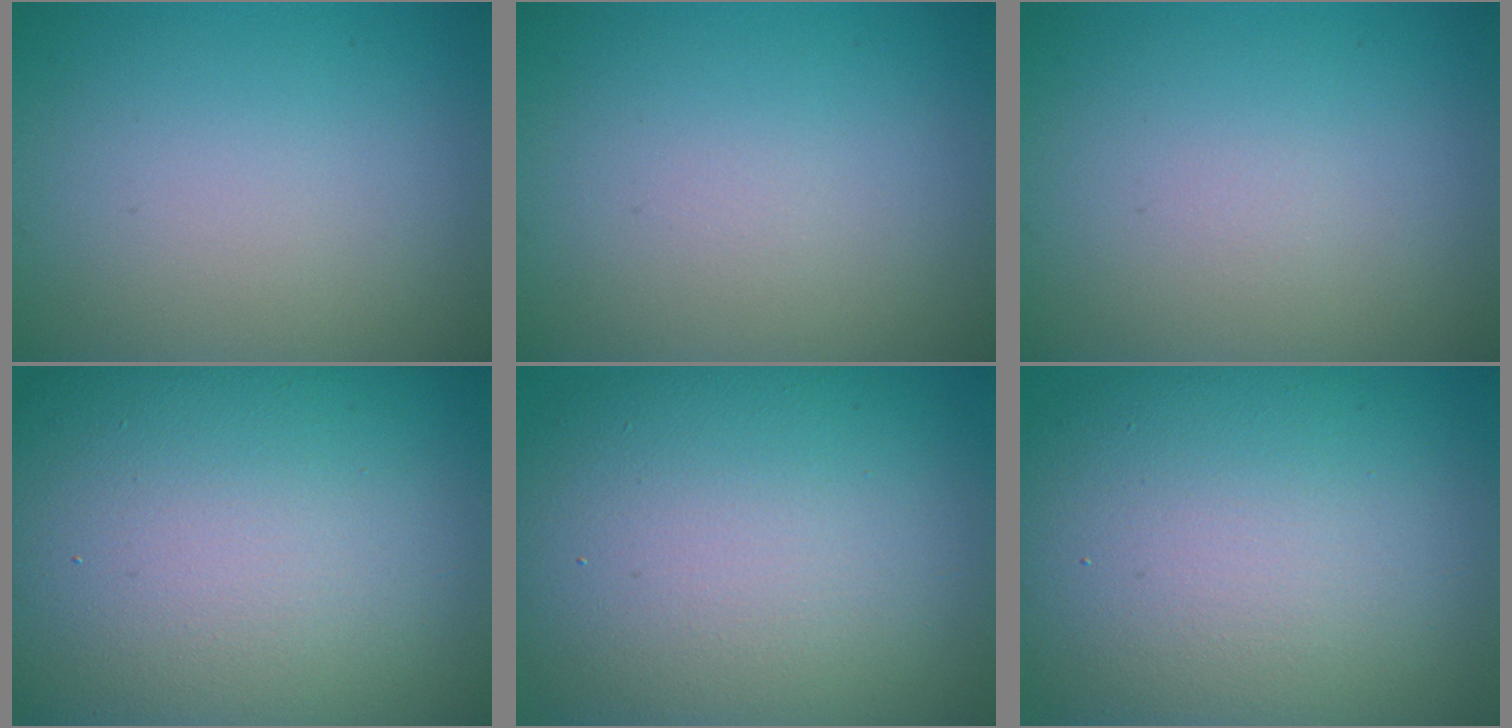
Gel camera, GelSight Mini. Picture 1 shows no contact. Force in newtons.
{"total": 0.0}
{"total": 0.0}
{"total": 23.4, "press": 23.4, "slide": 1.4}
{"total": 15.7, "press": 15.7, "slide": 0.8}
{"total": 16.3, "press": 16.3, "slide": 0.7}